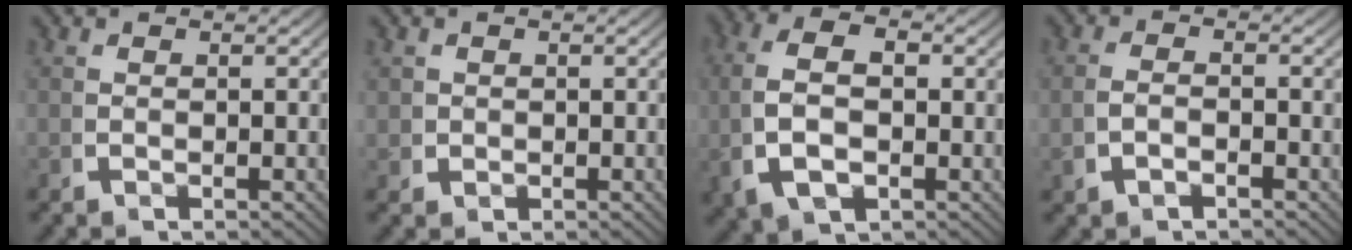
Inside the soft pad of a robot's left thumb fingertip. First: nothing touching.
{"total": 1.8, "force": [0.3, 1.7, 0.6], "torque": [-0.017, -0.012, 0.011]}
{"total": 6.9, "force": [0.1, 4.3, 5.4], "torque": [-0.121, -0.005, 0.010]}
{"total": 1.5, "force": [-0.8, 0.7, 1.1], "torque": [-0.029, 0.000, -0.011]}